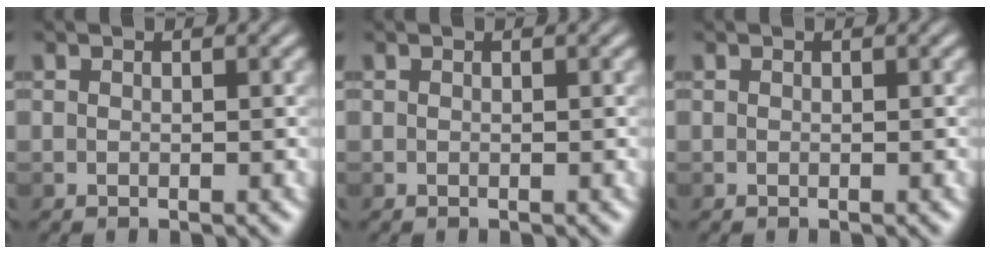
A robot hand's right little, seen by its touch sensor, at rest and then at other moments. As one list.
[{"total": 0.0}, {"total": 0.0}]